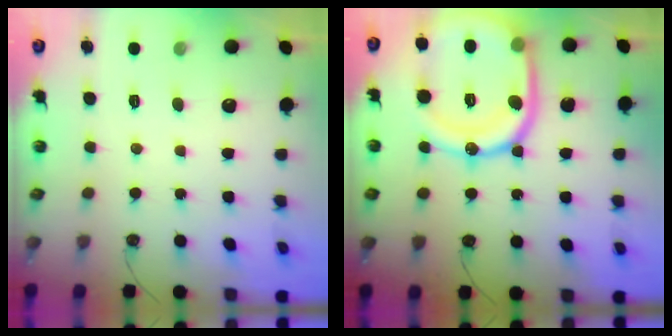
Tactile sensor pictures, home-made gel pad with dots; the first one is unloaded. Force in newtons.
{"total": 24.4, "press": 24.3, "slide": 2.6}